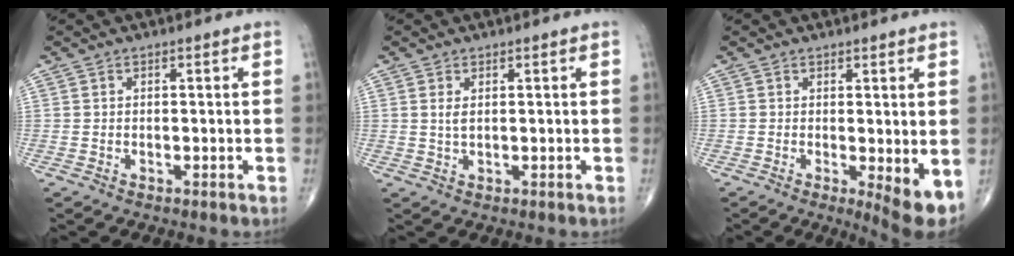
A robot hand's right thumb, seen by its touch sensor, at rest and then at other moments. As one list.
[{"total": 1.6, "force": [0.6, 0.7, 1.4], "torque": [-0.028, -0.001, 0.017]}, {"total": 5.8, "force": [-0.4, 1.6, 5.5], "torque": [-0.075, -0.016, -0.003]}]